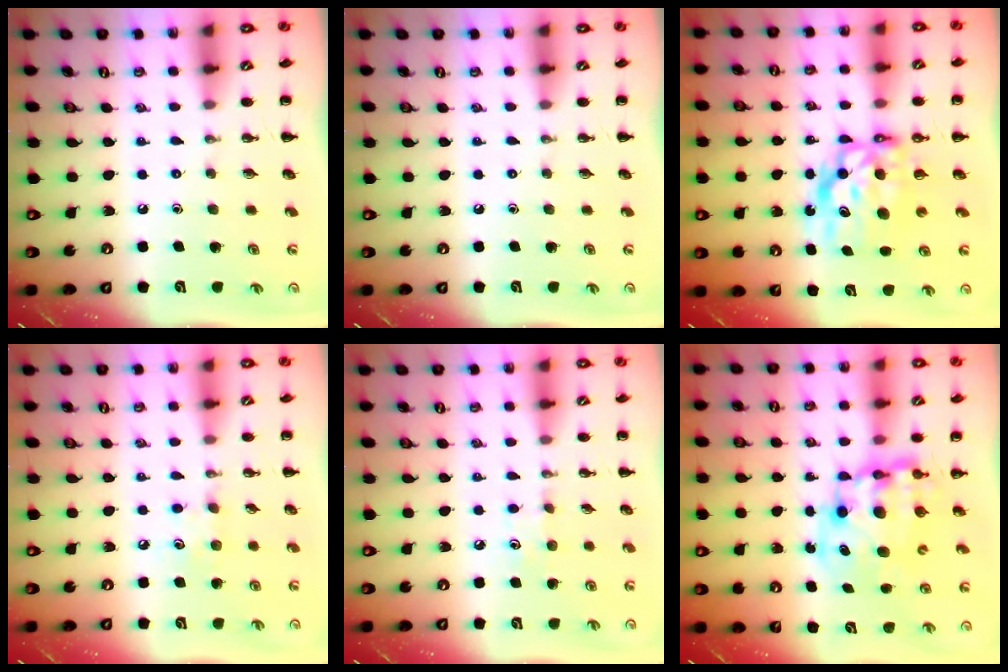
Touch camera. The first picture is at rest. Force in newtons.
{"total": 0.0}
{"total": 8.9, "press": 8.6, "slide": 2.3}
{"total": 7.1, "press": 6.9, "slide": 1.8}
{"total": 4.7, "press": 4.4, "slide": 1.4}
{"total": 10.1, "press": 9.7, "slide": 2.8}